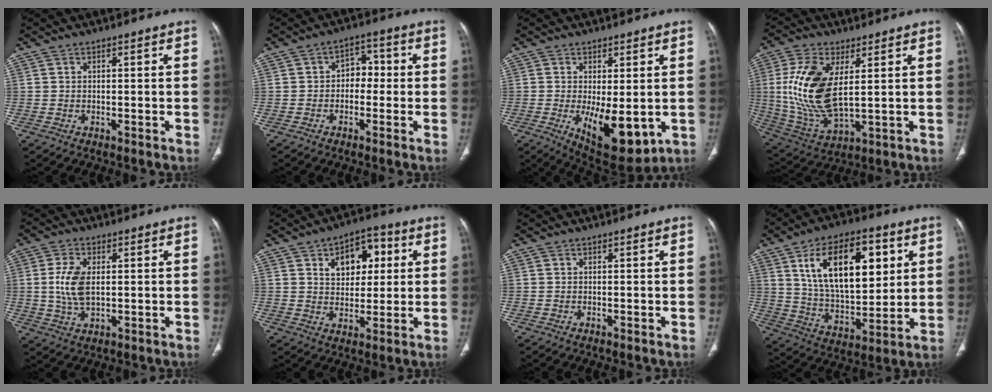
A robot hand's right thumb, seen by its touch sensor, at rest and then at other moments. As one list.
[{"total": 5.0, "force": [-0.3, 3.8, 3.3], "torque": [-0.020, 0.020, -0.015]}, {"total": 11.6, "force": [-2.1, 5.0, 10.2], "torque": [-0.143, -0.027, -0.012]}, {"total": 17.1, "force": [3.1, 8.1, 14.7], "torque": [-0.309, -0.017, 0.072]}, {"total": 7.7, "force": [0.7, 4.2, 6.4], "torque": [-0.136, -0.004, 0.017]}, {"total": 11.0, "force": [3.6, 7.3, 7.4], "torque": [-0.062, 0.002, 0.053]}, {"total": 0.0}, {"total": 21.9, "force": [7.5, 11.2, 17.2], "torque": [-0.243, -0.028, 0.133]}]